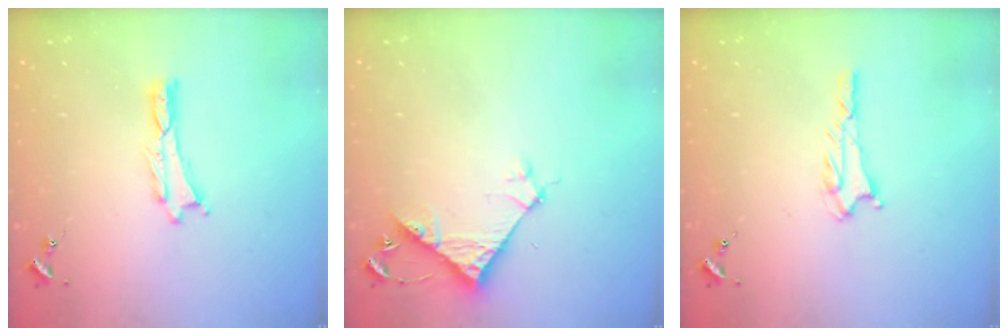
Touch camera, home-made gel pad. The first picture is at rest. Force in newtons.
{"total": 5.8, "press": 5.8, "slide": 0.2}
{"total": 1.8, "press": 1.8, "slide": 0.2}